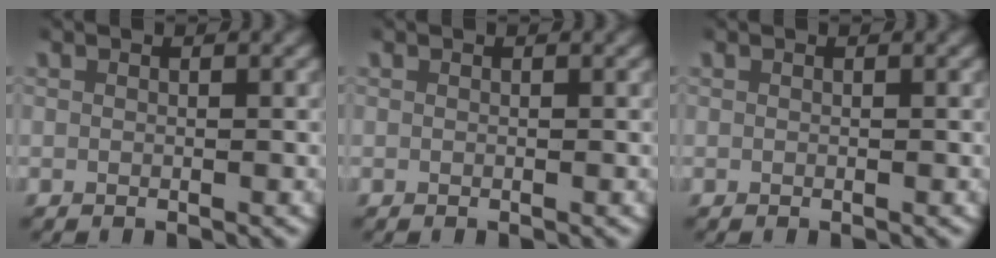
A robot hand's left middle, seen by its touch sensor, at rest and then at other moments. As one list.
[{"total": 0.0}, {"total": 0.0}]